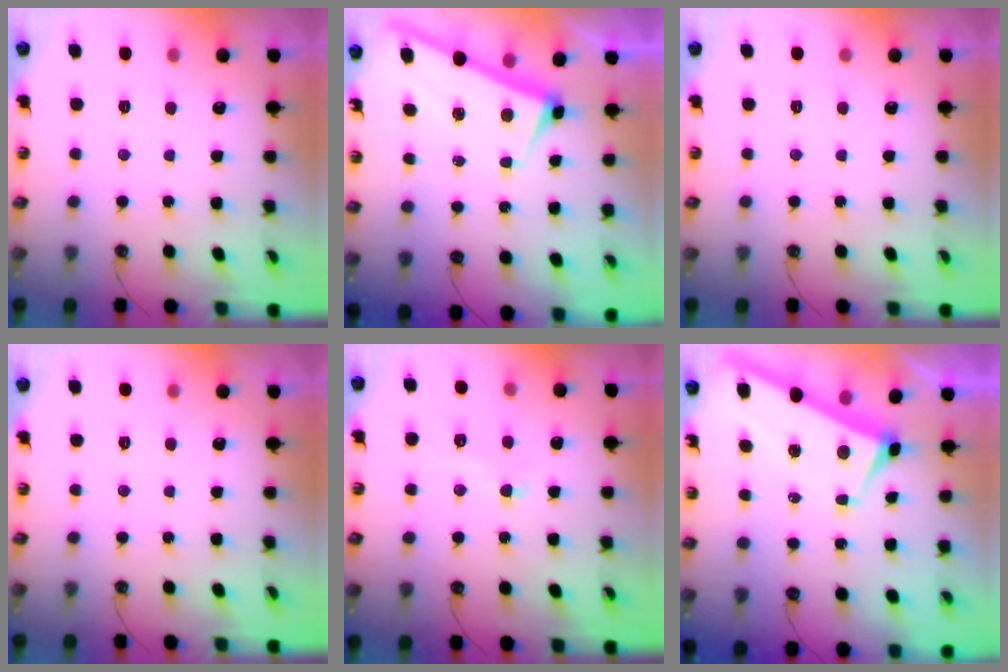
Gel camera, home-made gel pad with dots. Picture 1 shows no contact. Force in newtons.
{"total": 2.6, "press": 2.6, "slide": 0.4}
{"total": 0.0}
{"total": 0.0}
{"total": 1.1, "press": 0.7, "slide": 0.9}
{"total": 2.7, "press": 2.5, "slide": 0.9}